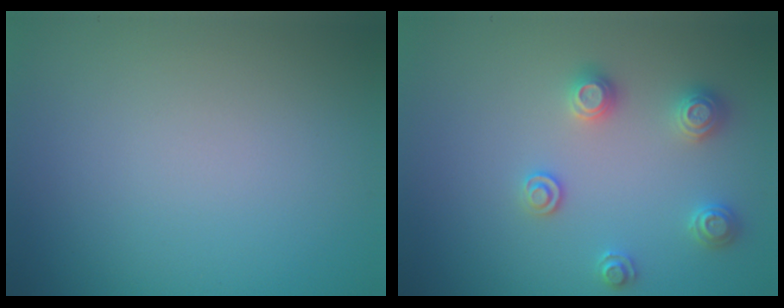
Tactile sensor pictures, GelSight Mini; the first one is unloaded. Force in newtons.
{"total": 2.6, "press": 2.6, "slide": 0.1}